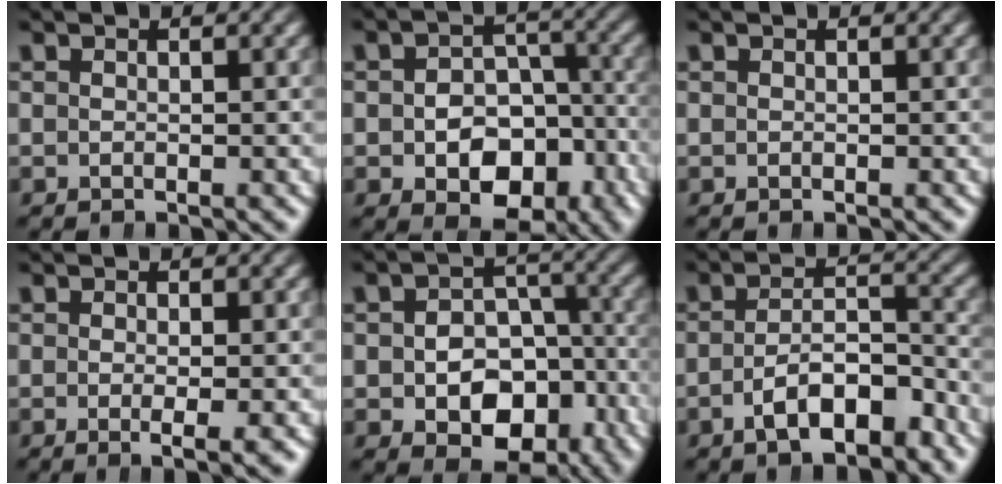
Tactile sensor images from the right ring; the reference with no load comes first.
{"total": 6.8, "force": [-2.9, 4.7, 3.9], "torque": [-0.050, -0.031, -0.036]}
{"total": 0.0}
{"total": 2.4, "force": [-0.9, 0.2, 2.3], "torque": [-0.040, -0.015, -0.010]}
{"total": 7.9, "force": [-3.5, 5.4, 4.6], "torque": [-0.062, -0.039, -0.037]}
{"total": 5.6, "force": [-3.7, 2.3, 3.6], "torque": [-0.054, -0.019, -0.054]}